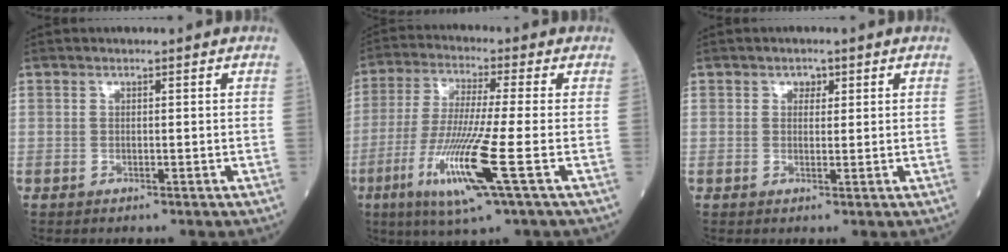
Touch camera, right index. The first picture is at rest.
{"total": 12.8, "force": [-4.5, -0.5, 12.0], "torque": [-0.250, -0.030, -0.090]}
{"total": 1.5, "force": [0.7, 1.1, 0.7], "torque": [-0.005, 0.002, 0.009]}